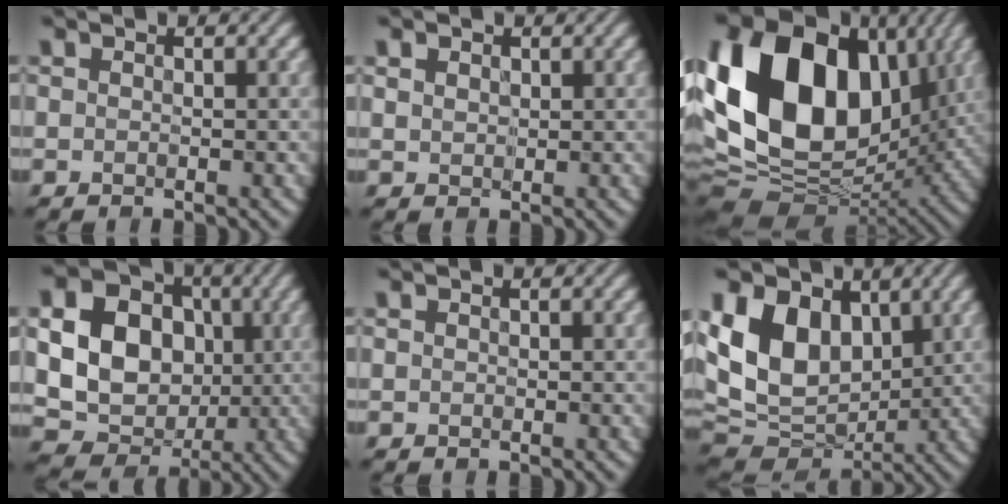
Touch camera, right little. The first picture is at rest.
{"total": 1.3, "force": [0.7, 0.9, 0.5], "torque": [-0.016, -0.001, 0.014]}
{"total": 18.2, "force": [2.8, 13.1, 12.3], "torque": [-0.255, 0.007, 0.041]}
{"total": 14.3, "force": [1.8, 12.0, 7.6], "torque": [-0.162, 0.025, 0.020]}
{"total": 0.0}
{"total": 12.4, "force": [2.7, 8.7, 8.4], "torque": [-0.180, 0.008, 0.041]}